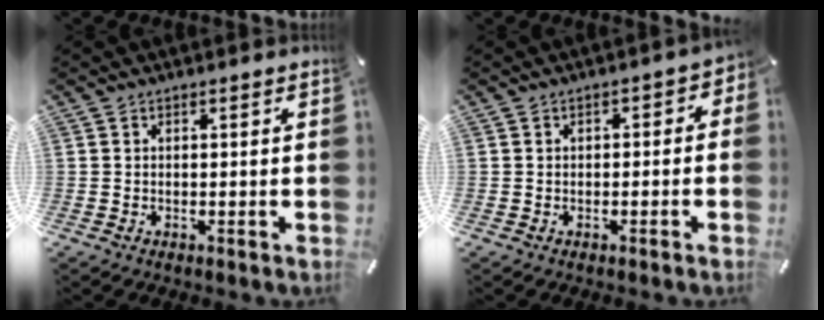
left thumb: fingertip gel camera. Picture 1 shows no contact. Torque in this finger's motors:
{"motor_torque": [0.30, 0.24, 0.25, 0.28, 0.06]}